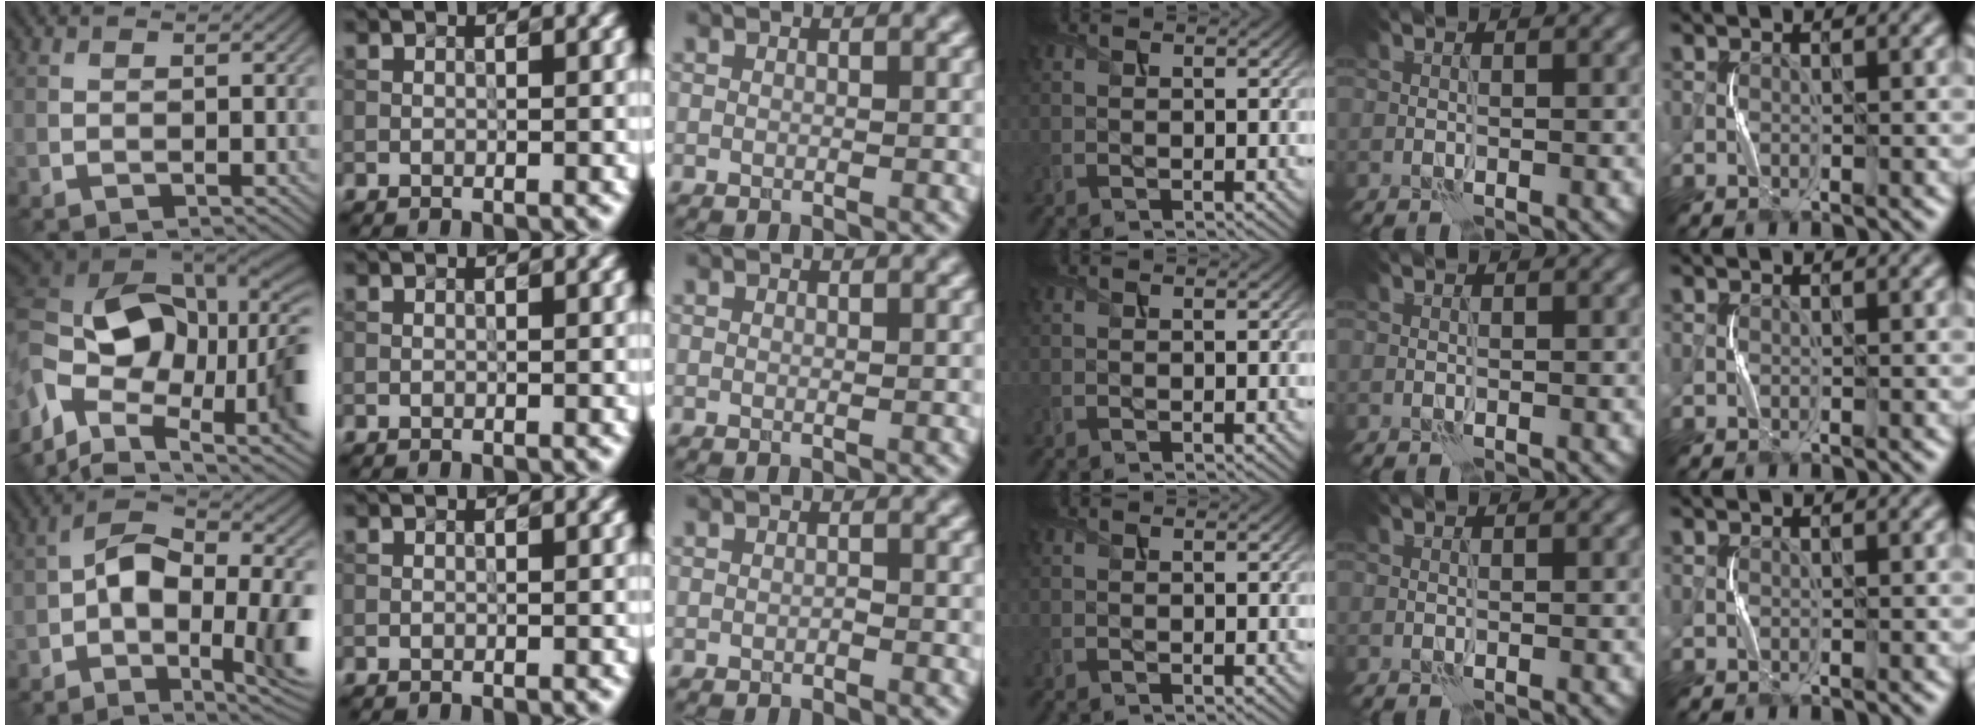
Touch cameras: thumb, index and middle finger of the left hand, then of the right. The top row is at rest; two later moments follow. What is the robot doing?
{"motion": "squeeze", "object": "stress ball aka squeeze ball"}